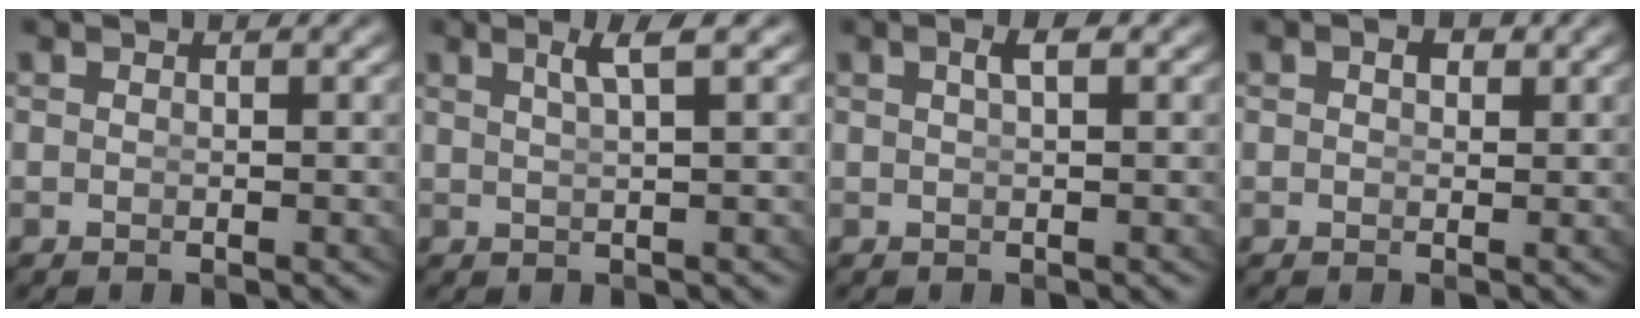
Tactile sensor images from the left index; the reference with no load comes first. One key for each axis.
{"total": 2.1, "fx": 1.2, "fy": -0.7, "fz": 1.6, "tx": -0.026, "ty": 0.008, "tz": 0.022}
{"total": 1.1, "fx": 0.4, "fy": 0.1, "fz": 1.1, "tx": -0.013, "ty": 0.008, "tz": 0.004}
{"total": 1.2, "fx": 0.7, "fy": 0.7, "fz": 0.7, "tx": -0.007, "ty": 0.001, "tz": 0.008}